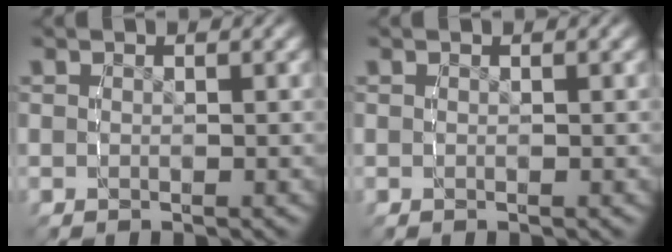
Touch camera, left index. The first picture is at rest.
{"total": 0.0}